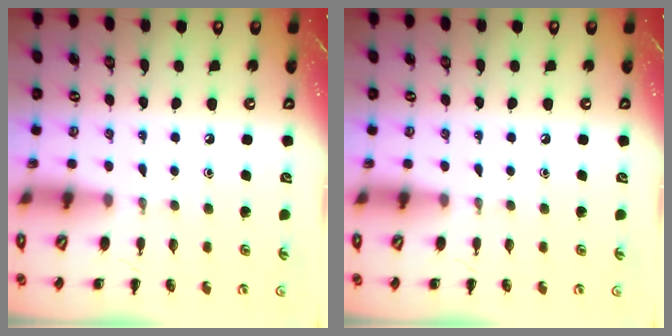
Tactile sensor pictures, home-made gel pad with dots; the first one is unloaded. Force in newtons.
{"total": 0.0}